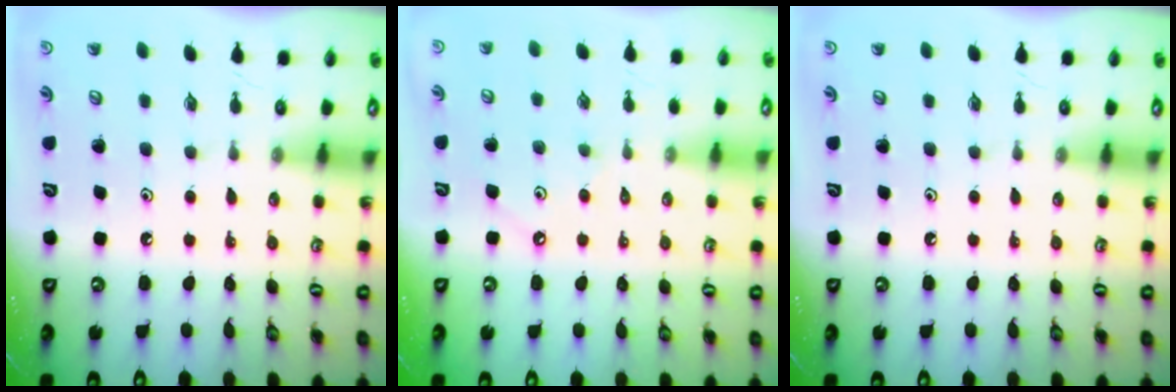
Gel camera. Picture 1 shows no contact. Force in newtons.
{"total": 2.6, "press": 2.6, "slide": 0.4}
{"total": 0.0}